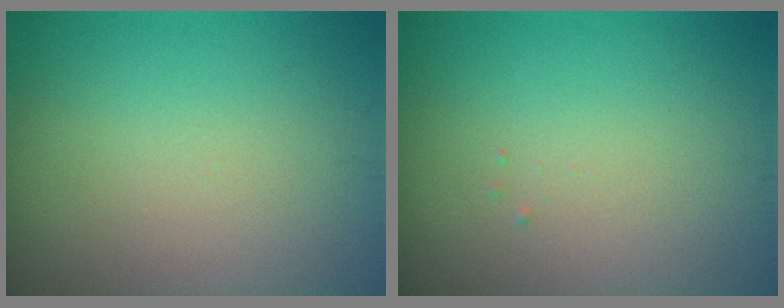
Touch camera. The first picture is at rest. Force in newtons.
{"total": 0.0}